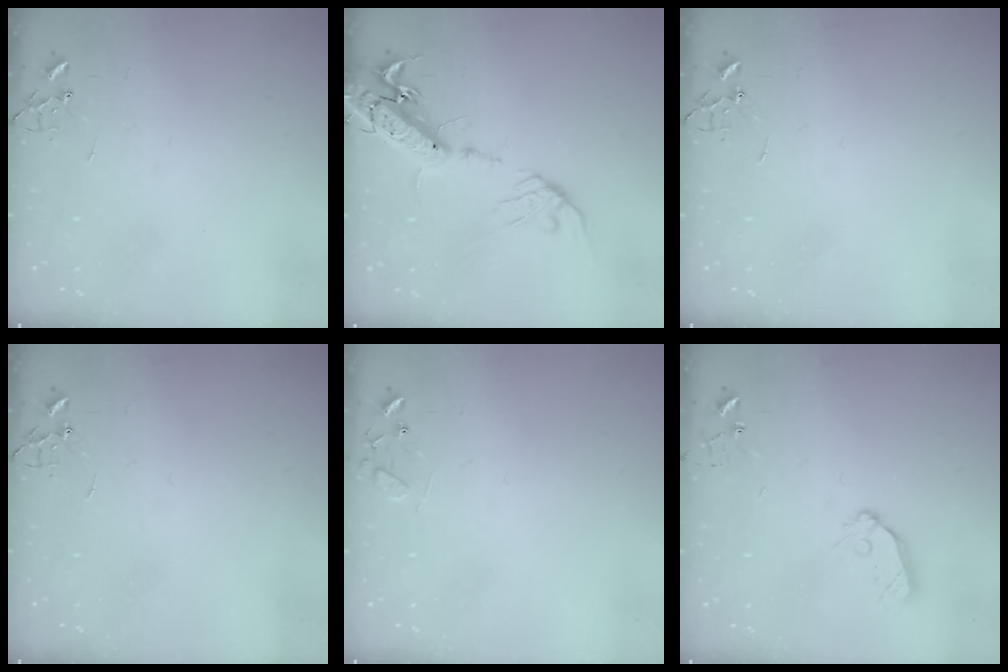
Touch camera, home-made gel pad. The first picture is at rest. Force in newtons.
{"total": 18.1, "press": 17.7, "slide": 3.8}
{"total": 0.0}
{"total": 0.0}
{"total": 9.0, "press": 9.0, "slide": 0.6}
{"total": 8.4, "press": 8.4, "slide": 0.7}